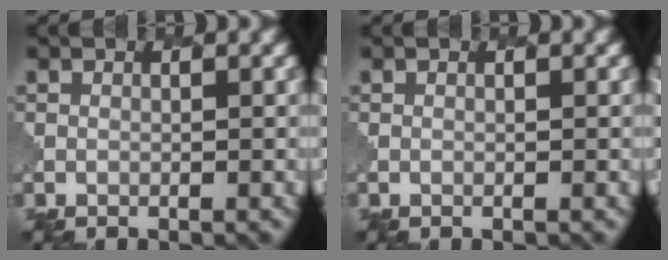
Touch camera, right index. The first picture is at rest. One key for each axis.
{"total": 0.0}